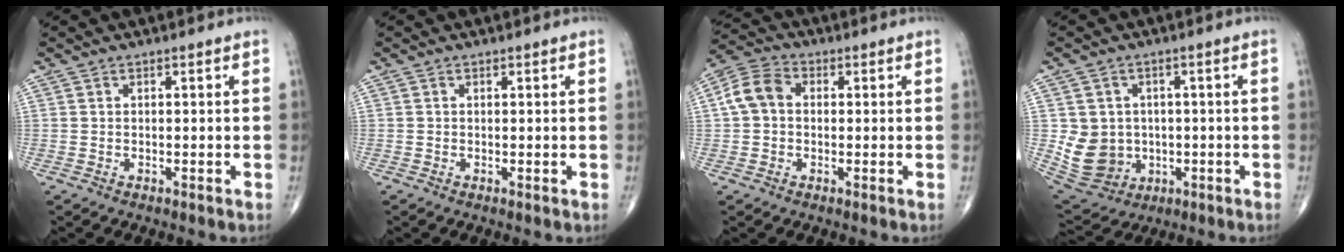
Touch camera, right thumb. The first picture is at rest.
{"total": 0.0}
{"total": 6.8, "force": [0.5, 5.2, 4.3], "torque": [-0.083, 0.024, 0.001]}
{"total": 9.9, "force": [-0.5, 9.1, 4.1], "torque": [-0.053, 0.004, 0.014]}